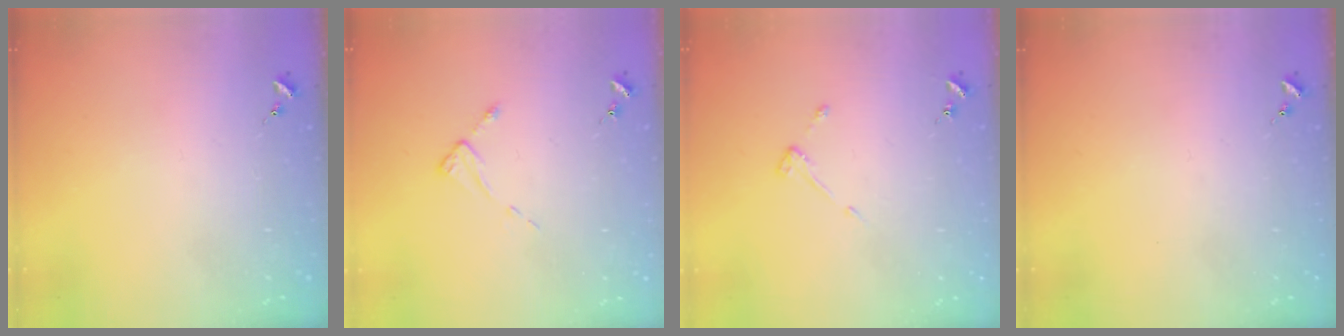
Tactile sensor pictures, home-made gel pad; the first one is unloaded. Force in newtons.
{"total": 2.6, "press": 2.6, "slide": 0.4}
{"total": 2.9, "press": 2.9, "slide": 0.5}
{"total": 0.0}